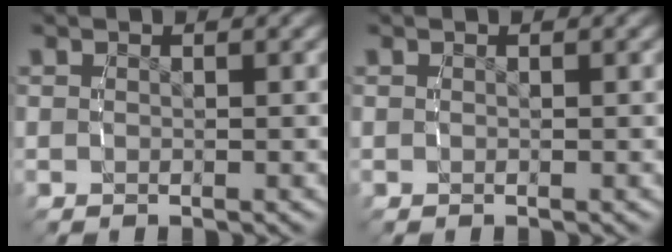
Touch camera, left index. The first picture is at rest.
{"total": 0.0}